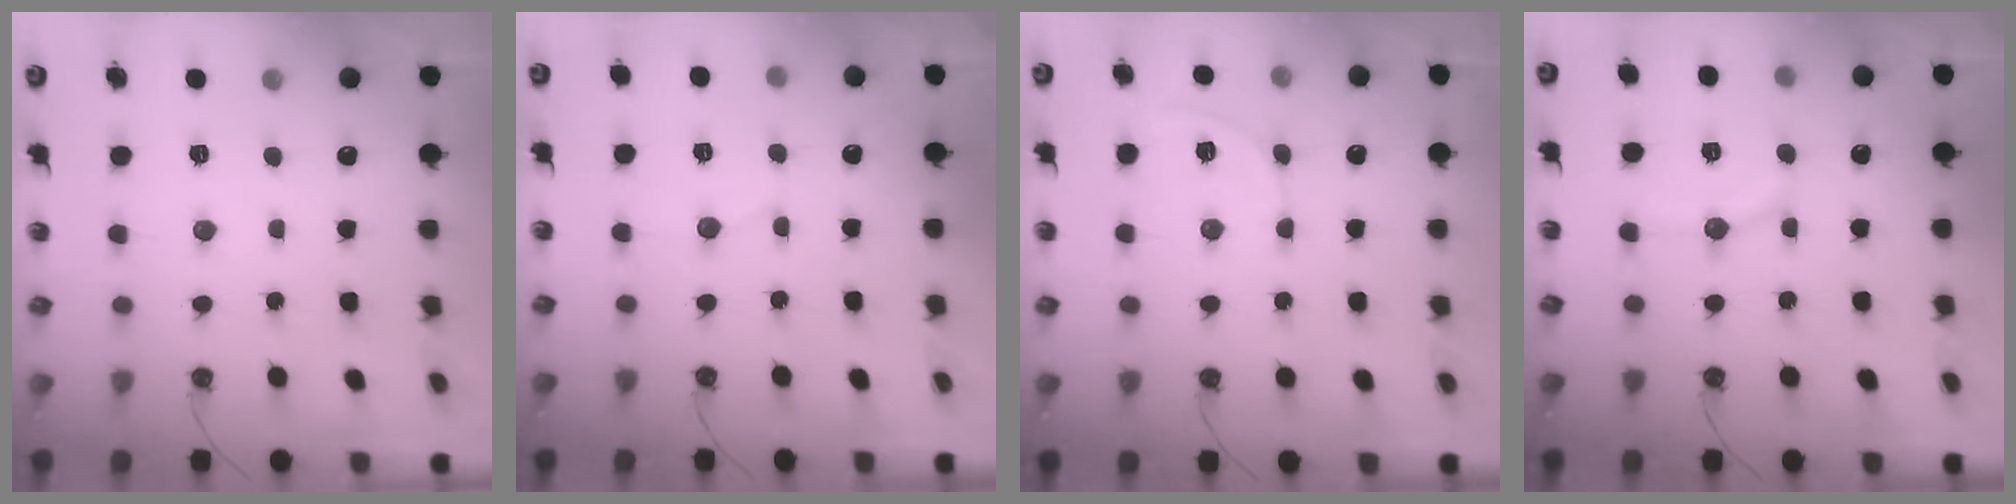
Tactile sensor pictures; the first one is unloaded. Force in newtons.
{"total": 3.7, "press": 3.6, "slide": 0.9}
{"total": 5.5, "press": 5.5, "slide": 0.7}
{"total": 7.7, "press": 7.7, "slide": 0.2}